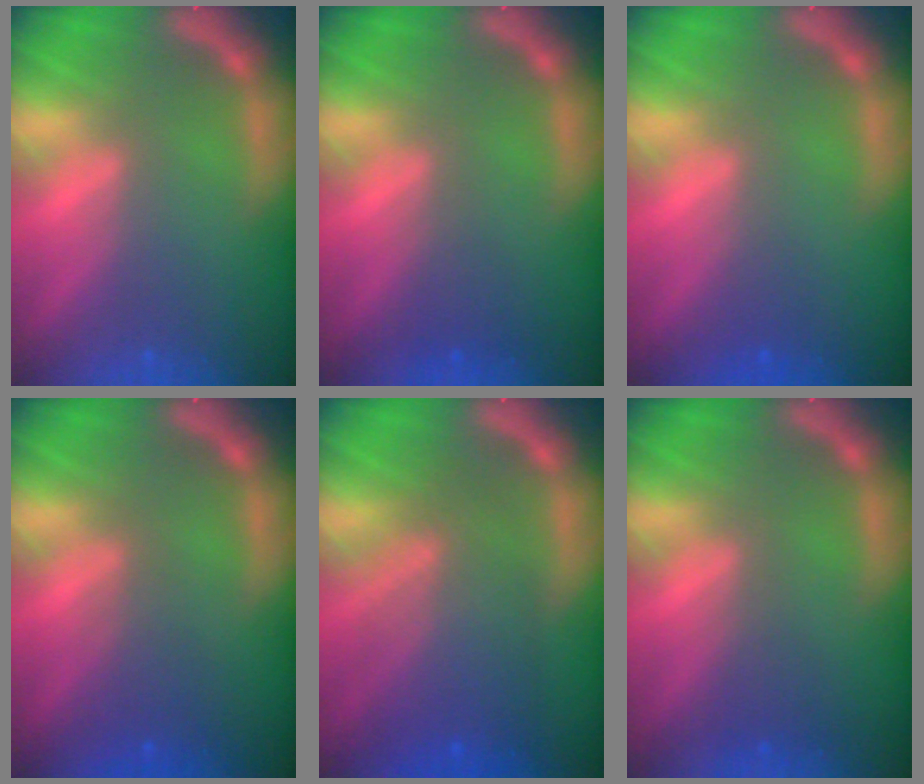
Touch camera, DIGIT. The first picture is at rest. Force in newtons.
{"total": 1.5}
{"total": 0.9}
{"total": 2.4}
{"total": 7.5}
{"total": 1.5}